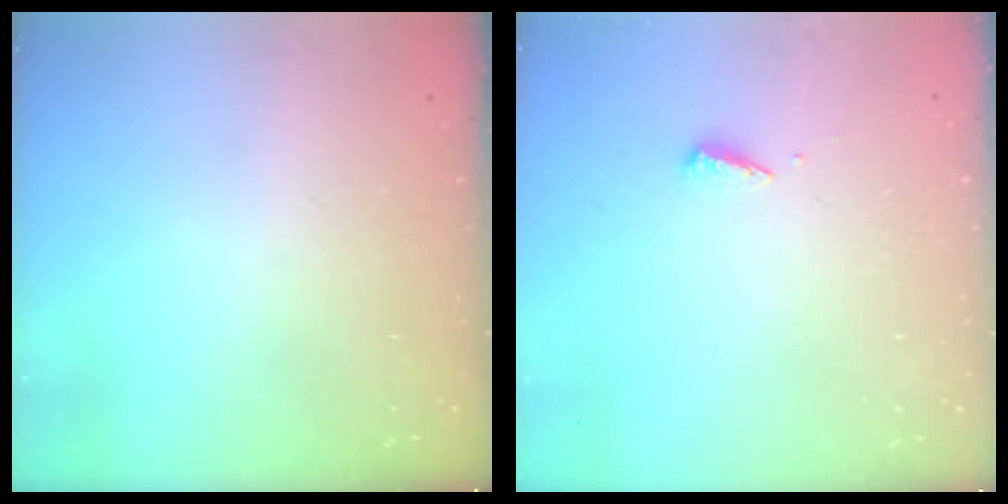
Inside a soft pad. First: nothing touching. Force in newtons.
{"total": 2.5, "press": 2.5, "slide": 0.1}